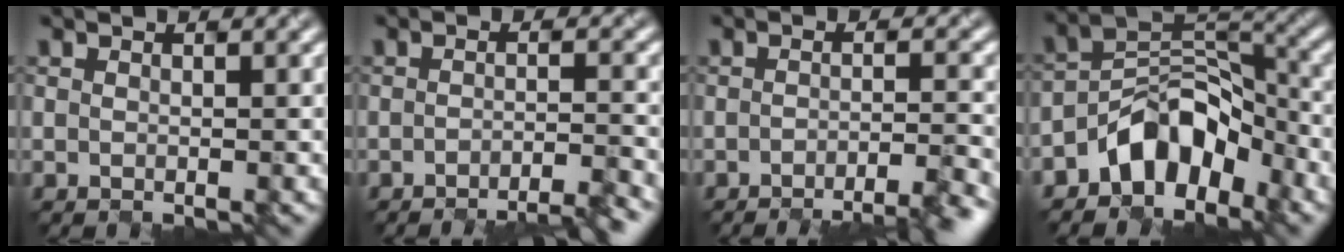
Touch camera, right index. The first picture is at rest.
{"total": 4.4, "force": [-2.9, 0.7, 3.3], "torque": [-0.037, 0.000, -0.041]}
{"total": 5.4, "force": [-3.1, 1.1, 4.3], "torque": [-0.045, -0.005, -0.040]}
{"total": 5.4, "force": [-3.9, 2.9, 2.3], "torque": [-0.025, 0.020, -0.071]}